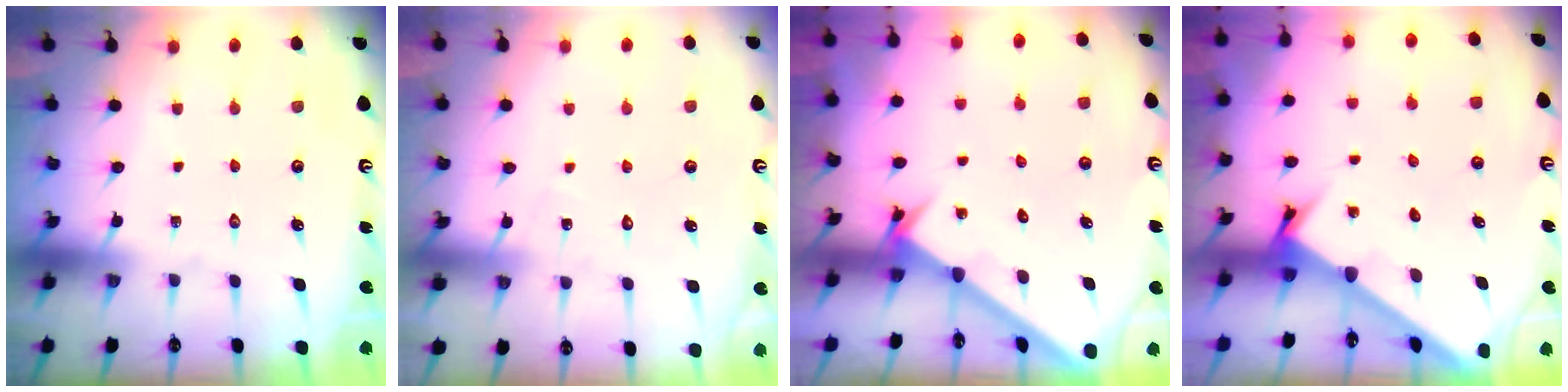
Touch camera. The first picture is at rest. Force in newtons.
{"total": 5.2, "press": 5.2, "slide": 0.4}
{"total": 2.1, "press": 2.1, "slide": 0.2}
{"total": 1.9, "press": 1.9, "slide": 0.1}